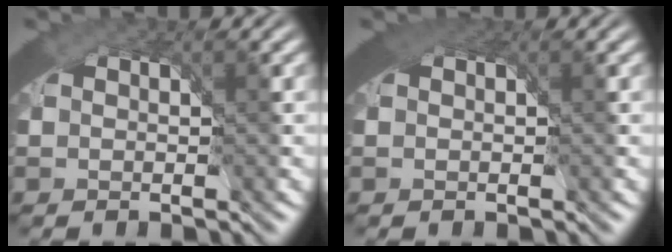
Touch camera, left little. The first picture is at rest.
{"total": 1.7, "force": [0.9, 0.9, 1.0], "torque": [-0.018, -0.002, 0.014]}